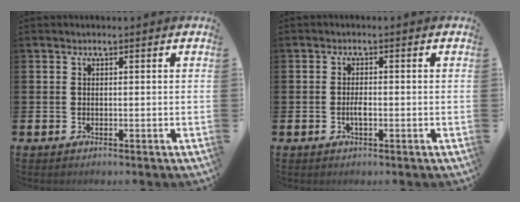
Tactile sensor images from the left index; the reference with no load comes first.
{"total": 1.7, "force": [-0.4, 0.6, 1.5], "torque": [-0.021, -0.001, -0.009]}